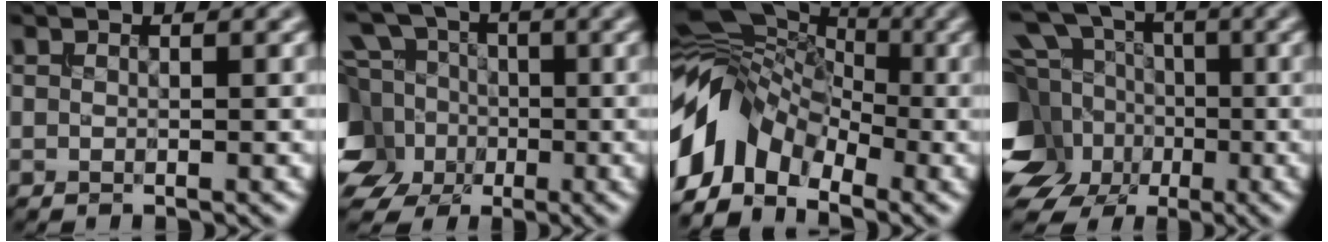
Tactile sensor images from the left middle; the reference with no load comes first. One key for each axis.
{"total": 11.9, "fx": 0.1, "fy": 10.3, "fz": 6.1, "tx": -0.155, "ty": 0.021, "tz": -0.030}
{"total": 7.6, "fx": -3.8, "fy": 5.3, "fz": 3.9, "tx": -0.068, "ty": 0.012, "tz": -0.084}
{"total": 16.2, "fx": -0.9, "fy": 13.9, "fz": 8.4, "tx": -0.201, "ty": 0.016, "tz": -0.041}